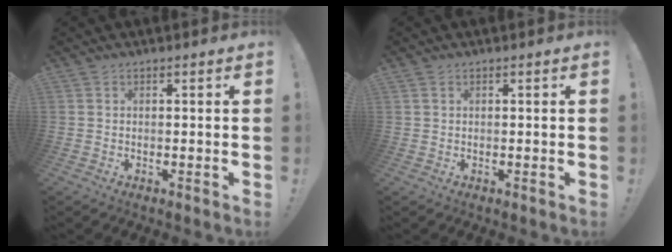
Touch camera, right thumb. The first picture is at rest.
{"total": 0.7, "force": [0.4, 0.5, 0.2], "torque": [-0.013, 0.005, 0.011]}